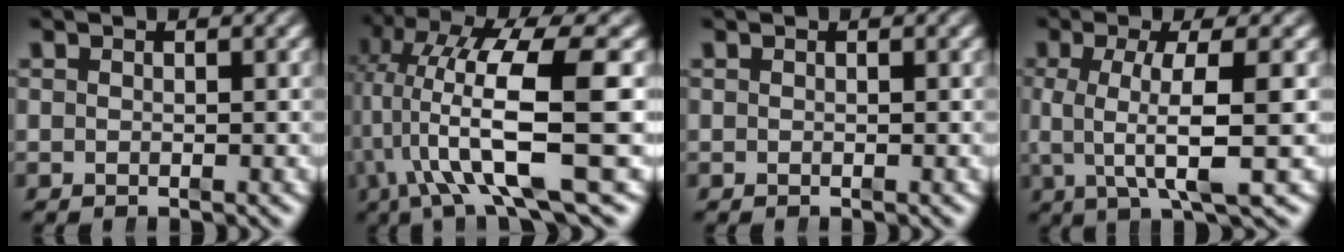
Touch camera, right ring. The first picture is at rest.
{"total": 10.0, "force": [-0.3, 4.1, 9.1], "torque": [-0.161, -0.018, 0.006]}
{"total": 0.0}
{"total": 5.7, "force": [0.2, 1.2, 5.6], "torque": [-0.106, -0.012, 0.007]}